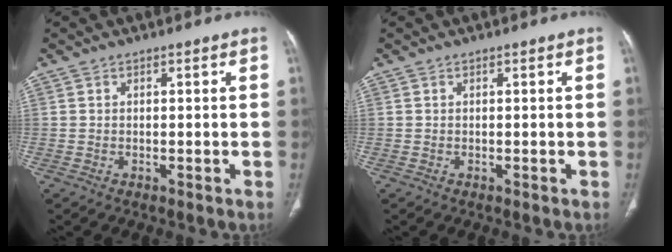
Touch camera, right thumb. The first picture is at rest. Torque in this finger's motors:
{"motor_torque": [0.00, 0.00, -0.06, -0.06, 0.00]}